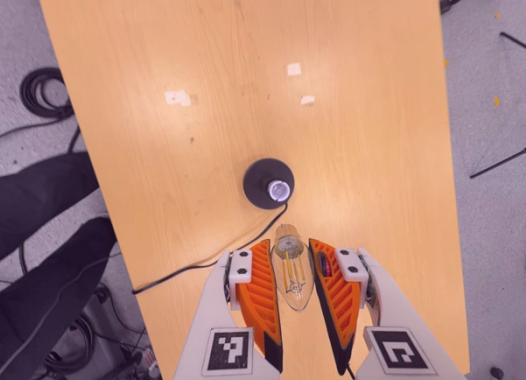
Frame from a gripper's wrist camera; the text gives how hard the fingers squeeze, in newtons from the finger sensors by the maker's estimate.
{"total": 9.7, "left": 9.4, "right": 9.9}